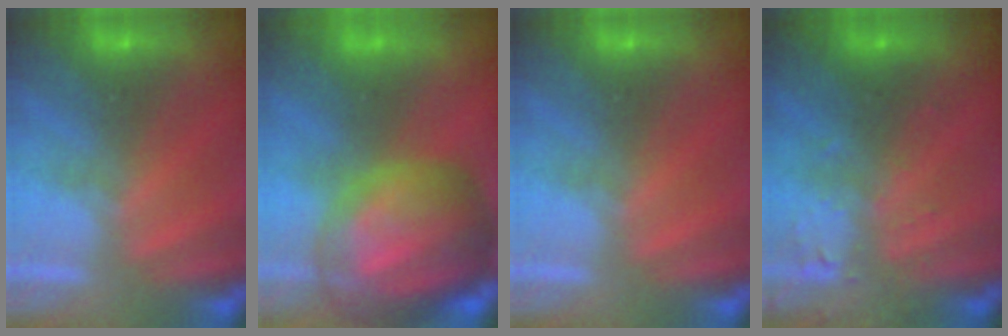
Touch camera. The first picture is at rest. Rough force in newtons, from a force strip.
{"total": 7.7}
{"total": 0.0}
{"total": 3.3}